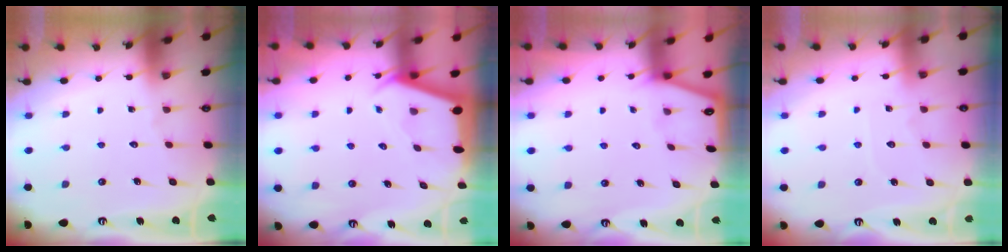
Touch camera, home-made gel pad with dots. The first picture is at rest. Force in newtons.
{"total": 2.2, "press": 2.2, "slide": 0.3}
{"total": 1.2, "press": 1.1, "slide": 0.1}
{"total": 3.4, "press": 3.4, "slide": 0.4}